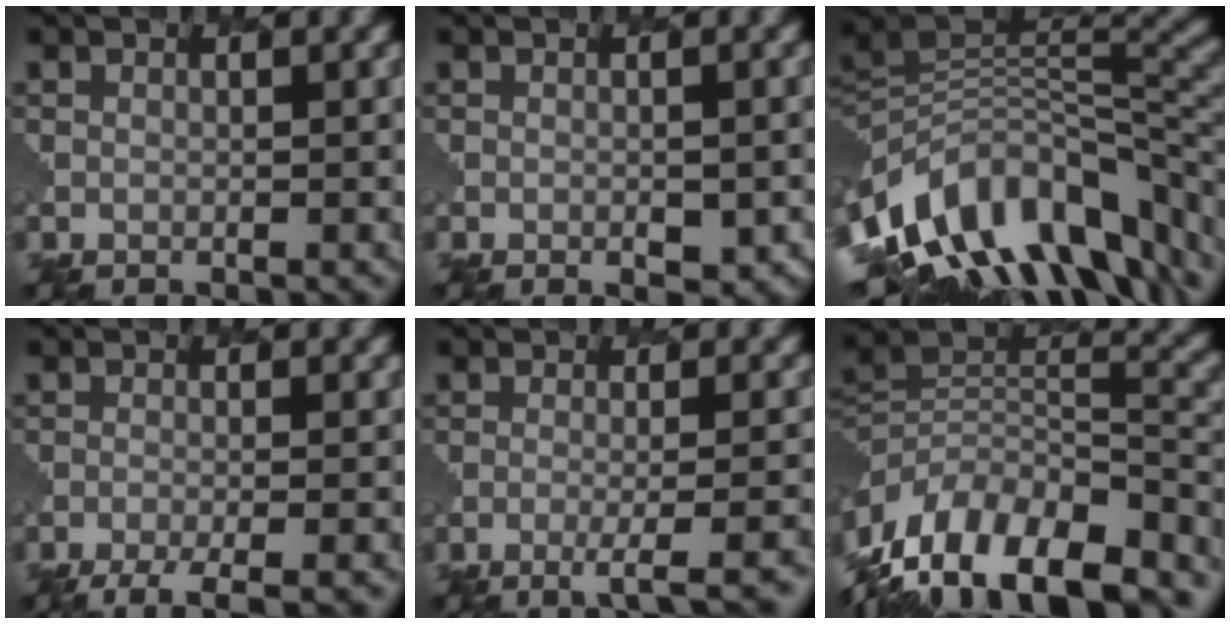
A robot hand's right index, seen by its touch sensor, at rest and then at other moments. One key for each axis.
{"total": 2.4, "fx": -0.8, "fy": 1.3, "fz": 1.9, "tx": -0.024, "ty": -0.007, "tz": -0.006}
{"total": 13.7, "fx": -5.8, "fy": 7.3, "fz": 10.0, "tx": -0.180, "ty": 0.016, "tz": -0.109}
{"total": 4.5, "fx": -3.3, "fy": 0.9, "fz": 2.9, "tx": -0.036, "ty": -0.002, "tz": -0.059}
{"total": 4.2, "fx": -2.0, "fy": 0.9, "fz": 3.6, "tx": -0.042, "ty": 0.005, "tz": -0.033}
{"total": 16.5, "fx": -9.8, "fy": 8.4, "fz": 10.3, "tx": -0.190, "ty": 0.011, "tz": -0.158}